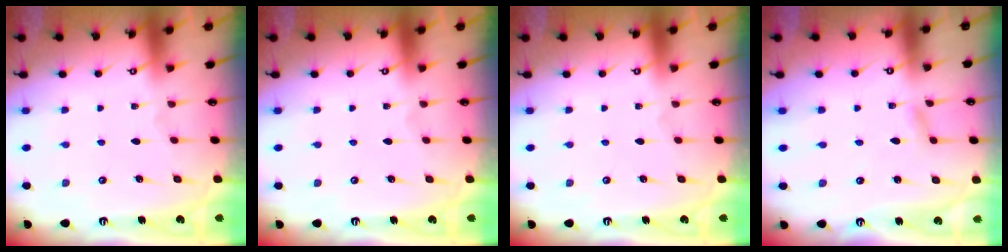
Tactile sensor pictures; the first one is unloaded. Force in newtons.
{"total": 0.0}
{"total": 0.0}
{"total": 1.5, "press": 1.5, "slide": 0.2}